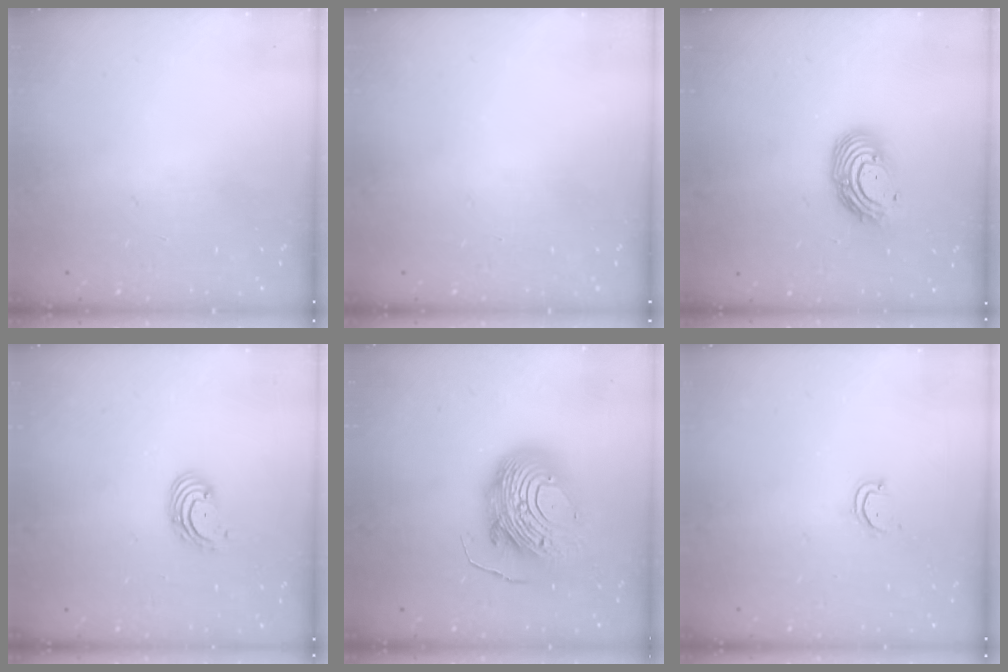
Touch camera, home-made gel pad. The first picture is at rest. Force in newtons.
{"total": 0.0}
{"total": 10.7, "press": 10.6, "slide": 0.9}
{"total": 2.7, "press": 2.7, "slide": 0.1}
{"total": 14.7, "press": 14.7, "slide": 1.1}
{"total": 2.6, "press": 2.6, "slide": 0.2}